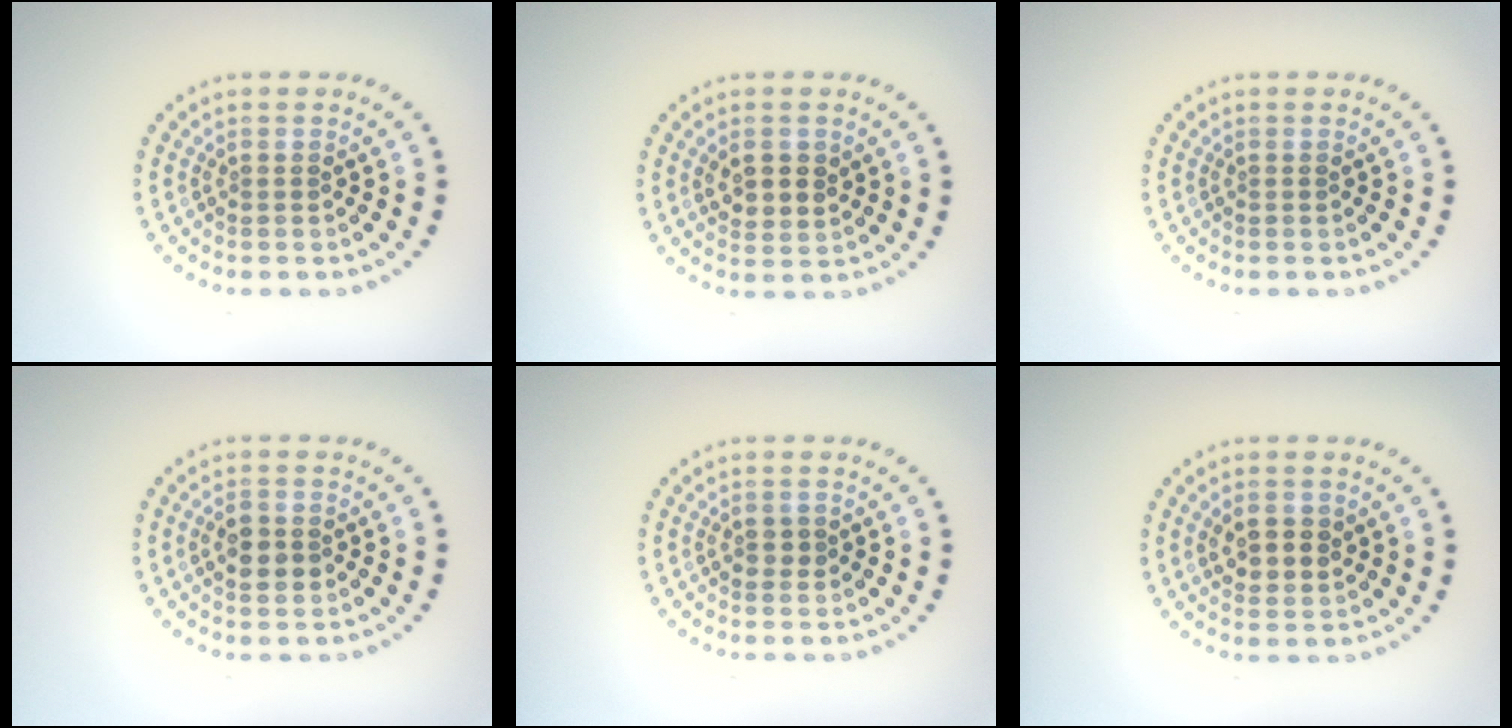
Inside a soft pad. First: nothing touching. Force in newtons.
{"total": 2.8, "press": 2.7, "slide": 0.8}
{"total": 0.0}
{"total": 2.9, "press": 2.9, "slide": 0.1}
{"total": 1.2, "press": 1.2, "slide": 0.1}
{"total": 2.8, "press": 2.7, "slide": 0.8}